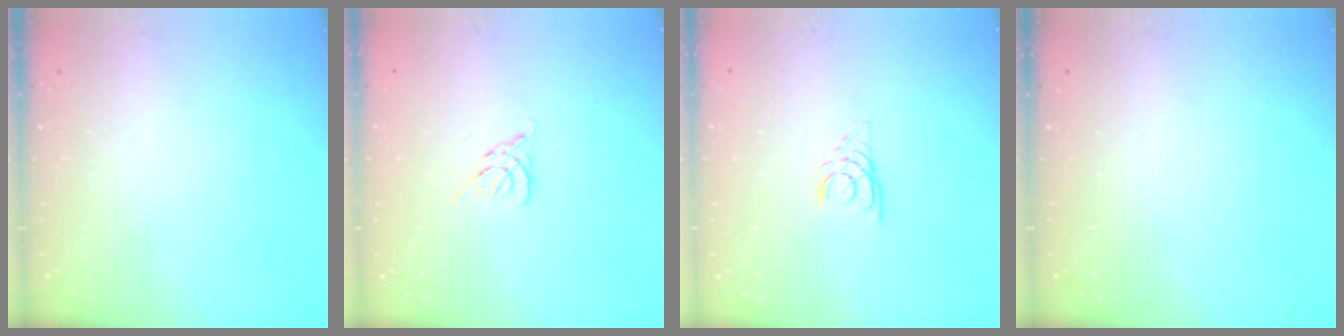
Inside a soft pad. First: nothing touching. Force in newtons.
{"total": 2.6, "press": 2.5, "slide": 0.7}
{"total": 2.7, "press": 2.7, "slide": 0.3}
{"total": 0.0}